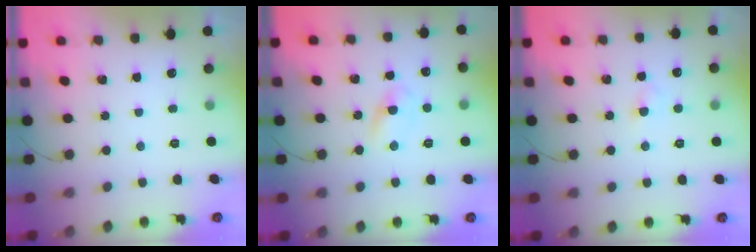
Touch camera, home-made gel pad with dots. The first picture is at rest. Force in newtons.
{"total": 3.3, "press": 3.0, "slide": 1.2}
{"total": 2.7, "press": 2.5, "slide": 1.1}